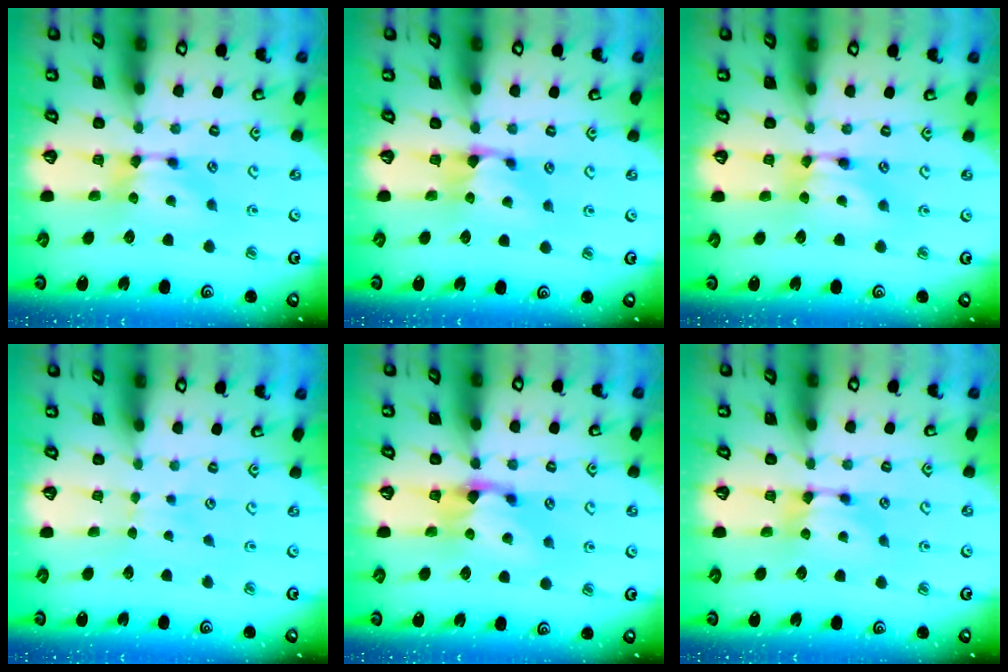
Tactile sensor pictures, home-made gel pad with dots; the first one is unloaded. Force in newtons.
{"total": 1.2, "press": 0.7, "slide": 1.0}
{"total": 1.5, "press": 1.5, "slide": 0.1}
{"total": 2.6, "press": 2.5, "slide": 0.2}
{"total": 1.1, "press": 0.6, "slide": 0.9}
{"total": 0.0}